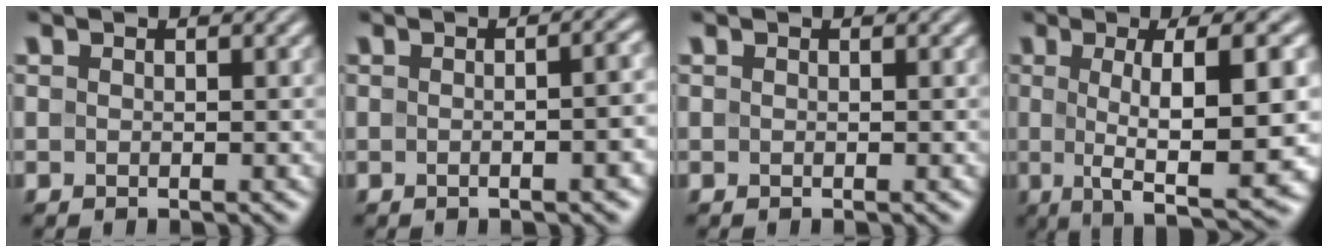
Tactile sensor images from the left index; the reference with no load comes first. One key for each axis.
{"total": 6.9, "fx": -0.3, "fy": 3.3, "fz": 6.0, "tx": -0.011, "ty": 0.021, "tz": -0.021}
{"total": 0.0}
{"total": 11.7, "fx": 0.3, "fy": 3.0, "fz": 11.3, "tx": -0.154, "ty": 0.000, "tz": 0.005}